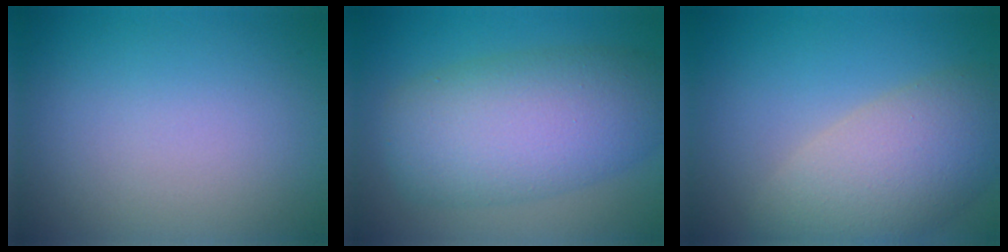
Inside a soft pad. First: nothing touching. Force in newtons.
{"total": 9.3, "press": 9.3, "slide": 0.3}
{"total": 7.5, "press": 7.5, "slide": 0.5}